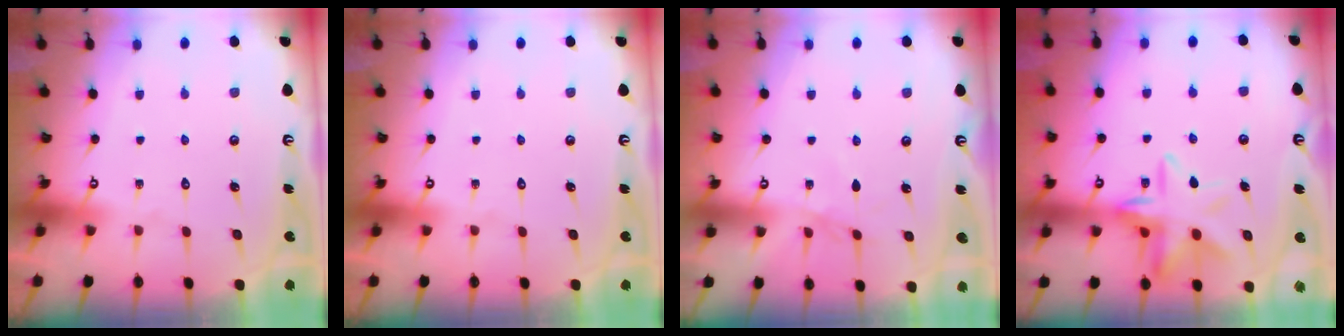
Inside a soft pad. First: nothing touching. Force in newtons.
{"total": 0.0}
{"total": 2.9, "press": 2.9, "slide": 0.4}
{"total": 12.2, "press": 12.1, "slide": 1.2}